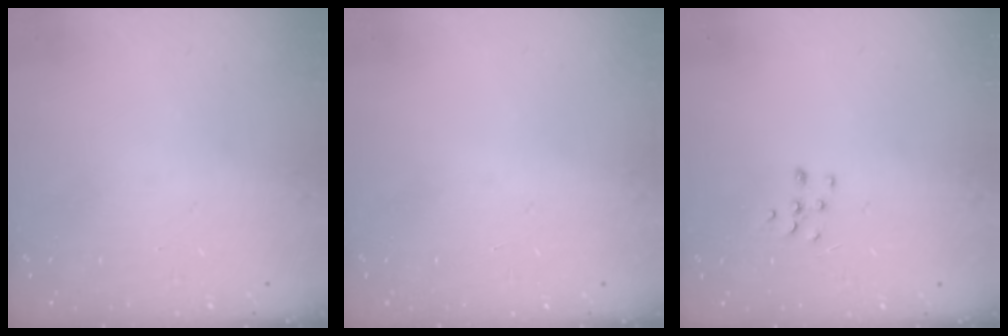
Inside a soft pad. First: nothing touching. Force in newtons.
{"total": 0.0}
{"total": 5.3, "press": 5.3, "slide": 0.5}